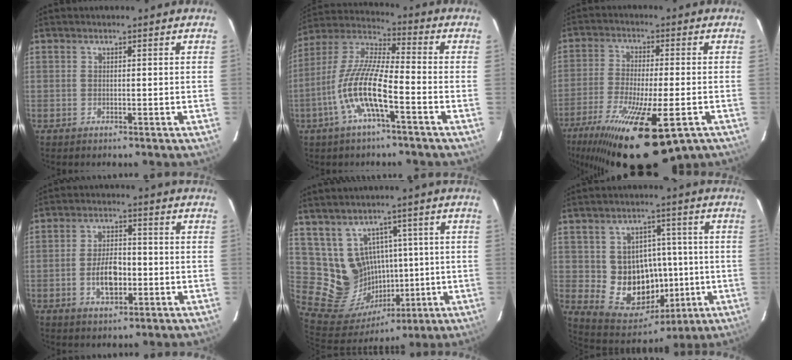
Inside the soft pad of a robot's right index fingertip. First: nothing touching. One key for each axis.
{"total": 12.8, "fx": -5.1, "fy": 2.2, "fz": 11.5, "tx": -0.238, "ty": 0.000, "tz": -0.103}
{"total": 23.7, "fx": -14.4, "fy": 6.6, "fz": 17.6, "tx": -0.335, "ty": -0.083, "tz": -0.232}
{"total": 7.2, "fx": -1.8, "fy": 3.8, "fz": 5.8, "tx": -0.112, "ty": 0.007, "tz": -0.026}
{"total": 12.6, "fx": 2.9, "fy": 11.8, "fz": 3.5, "tx": -0.095, "ty": 0.010, "tz": 0.085}
{"total": 13.7, "fx": -1.1, "fy": 12.4, "fz": 5.9, "tx": -0.121, "ty": 0.017, "tz": 0.005}